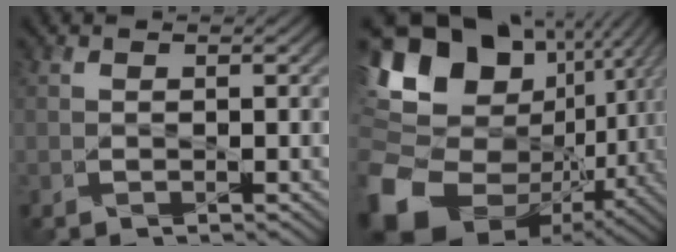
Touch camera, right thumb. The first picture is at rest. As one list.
[{"total": 18.0, "force": [-1.2, 14.2, 11.1], "torque": [-0.264, -0.034, 0.012]}]